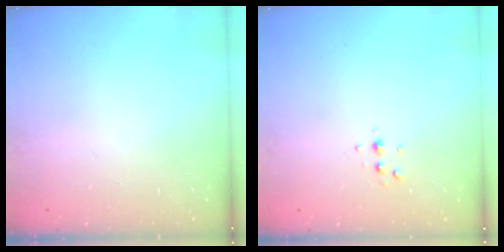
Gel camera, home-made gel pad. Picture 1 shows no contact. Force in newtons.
{"total": 4.0, "press": 3.9, "slide": 0.9}